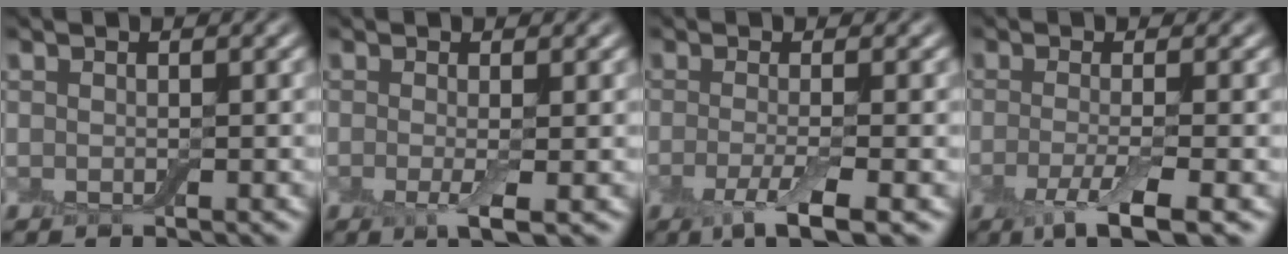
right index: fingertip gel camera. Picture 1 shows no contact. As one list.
[{"total": 2.5, "force": [-0.4, 0.5, 2.4], "torque": [-0.048, -0.012, -0.008]}, {"total": 4.2, "force": [-1.6, 0.9, 3.8], "torque": [-0.067, -0.008, -0.034]}, {"total": 4.7, "force": [-1.8, 1.0, 4.2], "torque": [-0.074, -0.009, -0.039]}]